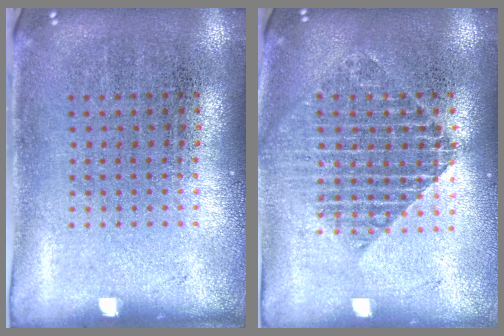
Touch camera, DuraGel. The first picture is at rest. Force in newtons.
{"total": 1.7, "press": 1.4, "slide": 0.8}